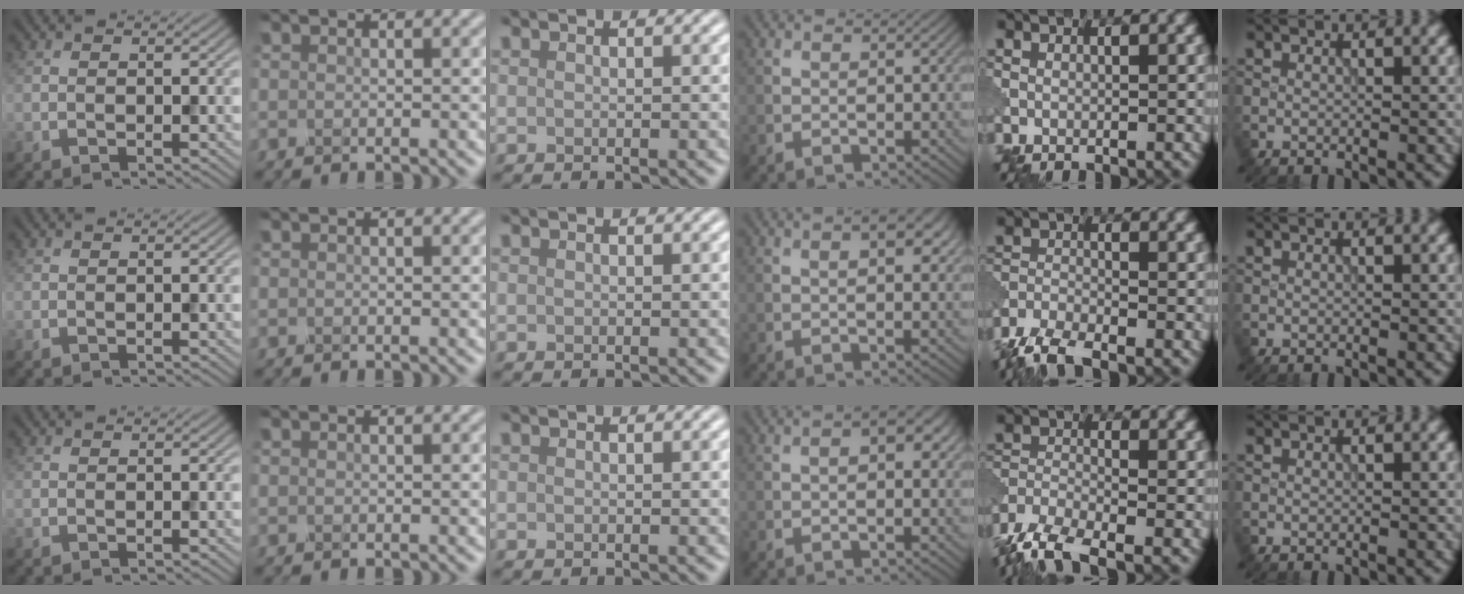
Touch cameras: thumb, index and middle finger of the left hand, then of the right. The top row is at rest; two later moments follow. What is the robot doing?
{"motion": "shake", "object": "sieve"}